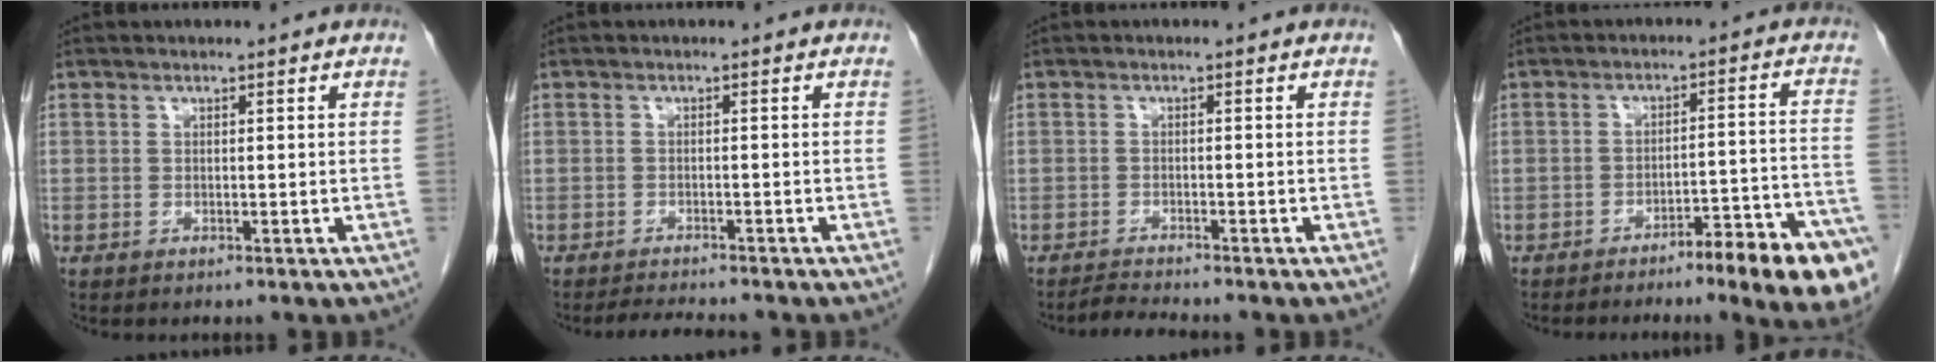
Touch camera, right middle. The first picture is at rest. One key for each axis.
{"total": 3.4, "fx": -3.2, "fy": -0.1, "fz": 1.0, "tx": -0.018, "ty": -0.014, "tz": -0.050}
{"total": 2.3, "fx": -2.2, "fy": -0.7, "fz": 0.2, "tx": -0.011, "ty": -0.015, "tz": -0.041}
{"total": 13.2, "fx": -8.8, "fy": 1.1, "fz": 9.8, "tx": -0.077, "ty": 0.024, "tz": -0.120}